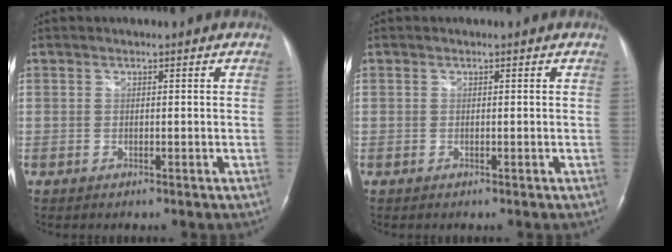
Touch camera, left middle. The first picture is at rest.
{"total": 0.0}